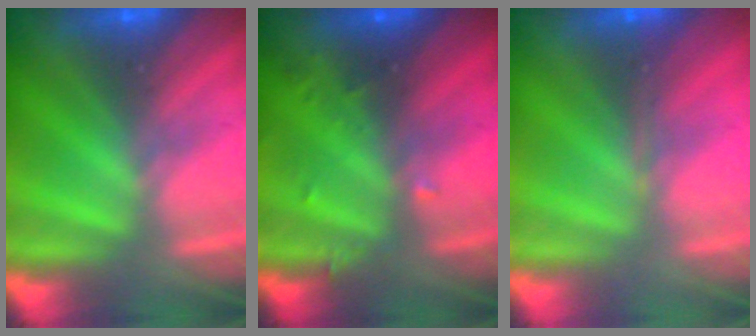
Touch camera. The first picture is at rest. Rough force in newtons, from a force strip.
{"total": 2.9}
{"total": 1.7}